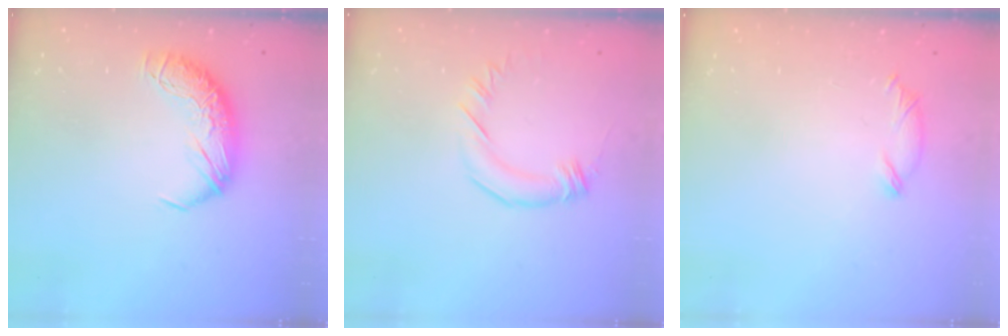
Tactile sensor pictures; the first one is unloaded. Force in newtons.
{"total": 1.9, "press": 1.9, "slide": 0.4}
{"total": 7.4, "press": 7.4, "slide": 0.5}